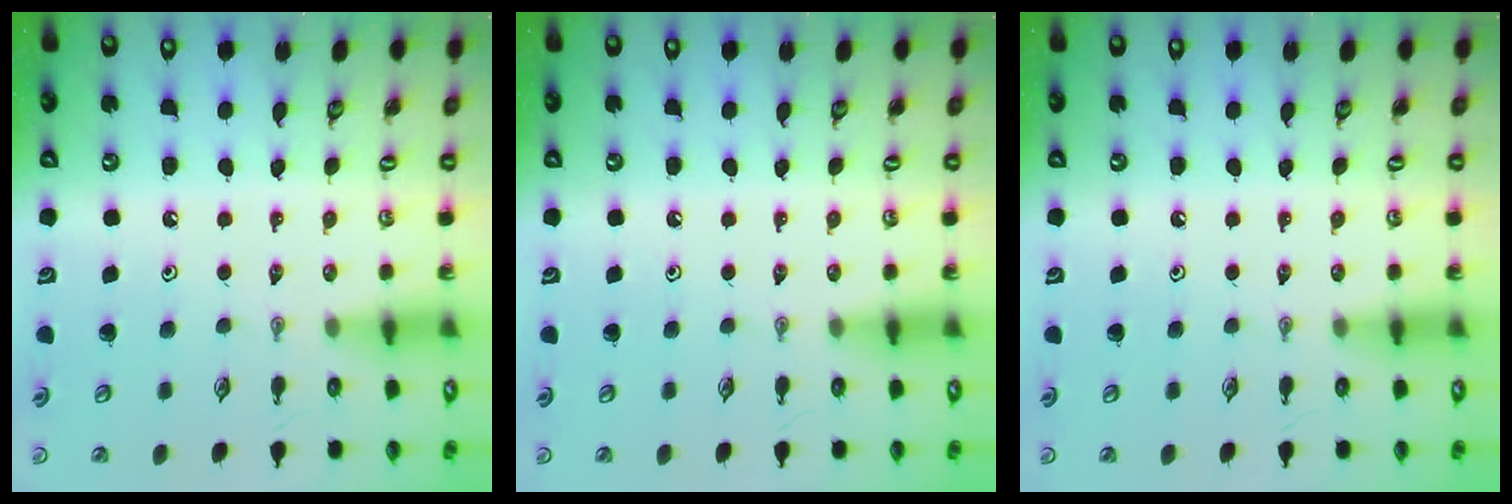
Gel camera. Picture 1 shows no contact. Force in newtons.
{"total": 0.0}
{"total": 0.0}